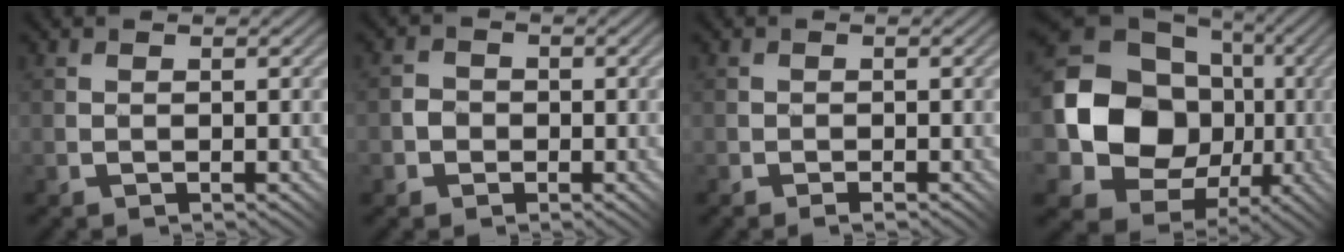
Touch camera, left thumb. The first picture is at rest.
{"total": 2.5, "force": [-0.7, 2.4, 0.2], "torque": [0.007, 0.006, -0.030]}
{"total": 0.7, "force": [-0.4, 0.5, 0.1], "torque": [0.005, -0.001, -0.008]}
{"total": 14.8, "force": [-0.9, 12.6, 7.7], "torque": [-0.158, -0.022, -0.023]}